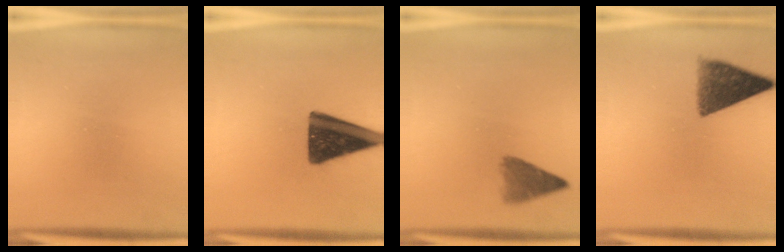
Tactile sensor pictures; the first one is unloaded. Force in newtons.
{"total": 13.8}
{"total": 4.6}
{"total": 8.7}